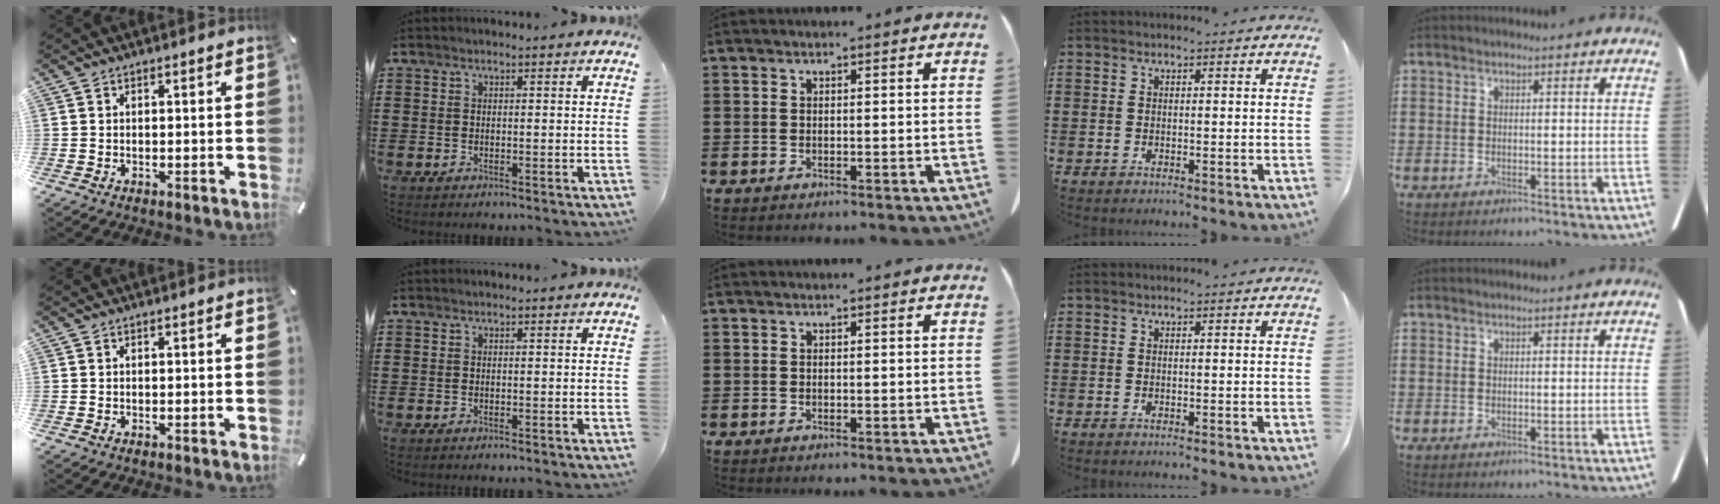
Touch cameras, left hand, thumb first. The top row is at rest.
{}